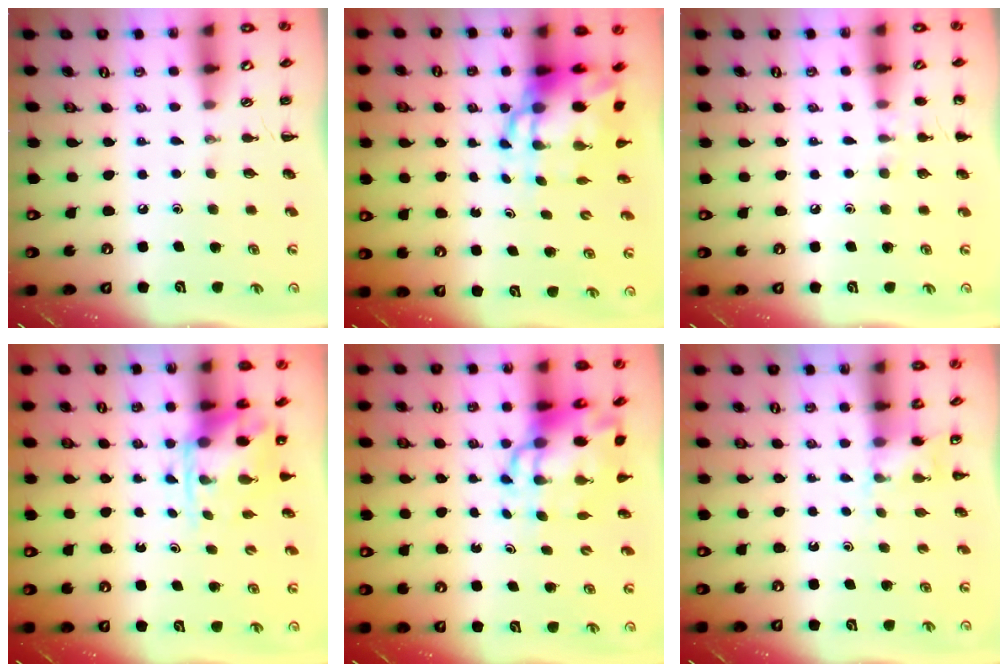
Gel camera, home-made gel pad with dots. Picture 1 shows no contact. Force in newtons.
{"total": 9.2, "press": 8.9, "slide": 2.3}
{"total": 5.9, "press": 5.6, "slide": 1.8}
{"total": 4.3, "press": 4.2, "slide": 0.9}
{"total": 9.5, "press": 9.1, "slide": 2.8}
{"total": 3.7, "press": 3.5, "slide": 1.1}